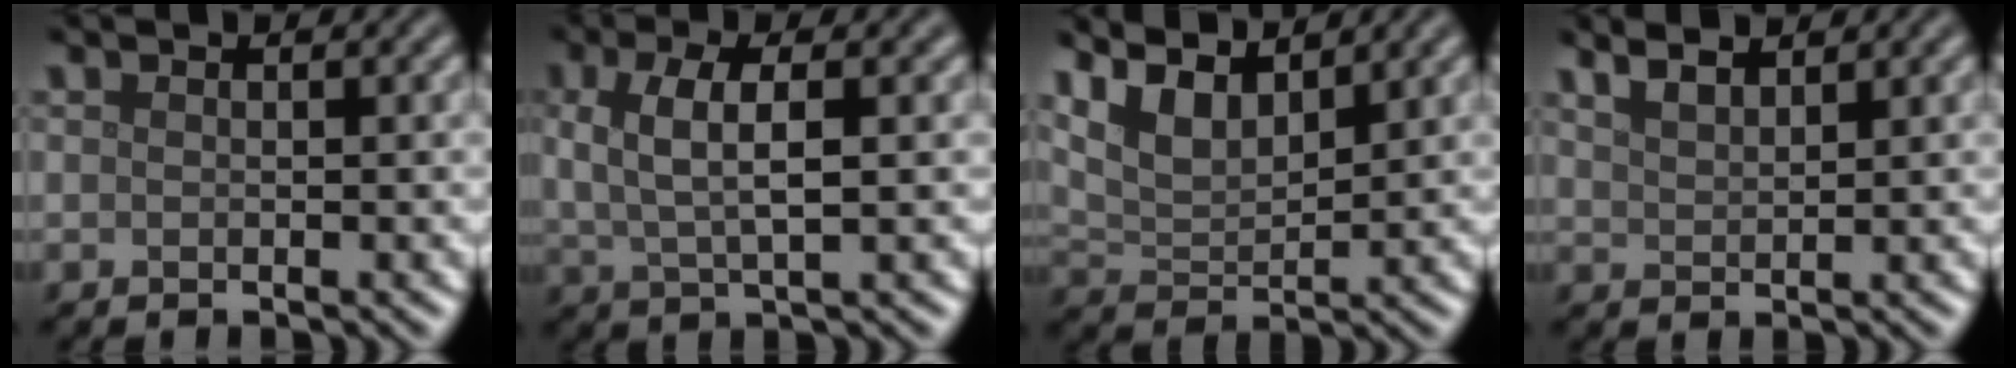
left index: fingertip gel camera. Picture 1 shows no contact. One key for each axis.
{"total": 4.5, "fx": 1.0, "fy": 1.5, "fz": 4.1, "tx": -0.083, "ty": 0.004, "tz": 0.019}
{"total": 4.7, "fx": 3.4, "fy": 1.8, "fz": 2.8, "tx": -0.064, "ty": 0.005, "tz": 0.064}
{"total": 3.3, "fx": 2.7, "fy": 1.1, "fz": 1.6, "tx": -0.014, "ty": 0.020, "tz": 0.027}